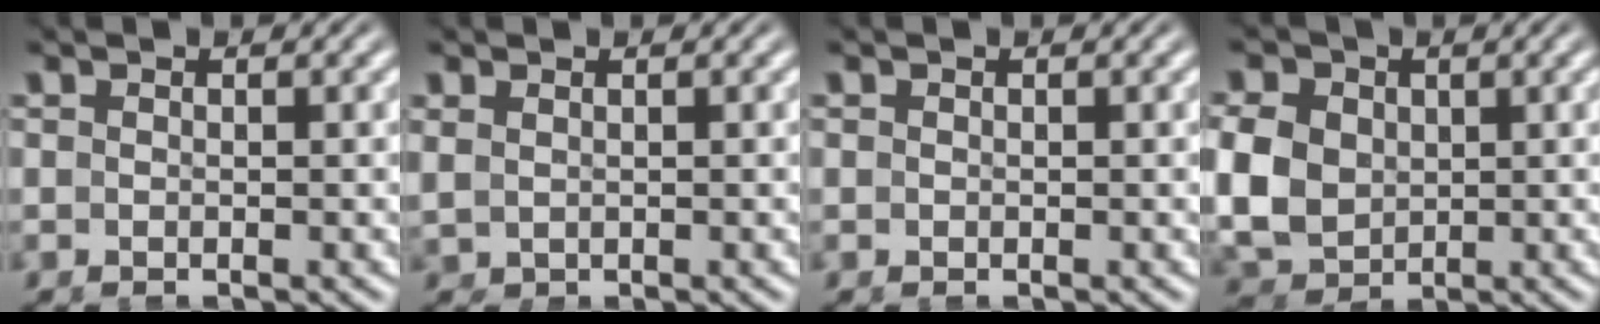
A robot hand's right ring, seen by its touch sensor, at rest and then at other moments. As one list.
[{"total": 1.1, "force": [0.3, 1.0, 0.3], "torque": [-0.012, -0.009, 0.014]}, {"total": 0.5, "force": [0.1, 0.5, 0.0], "torque": [-0.005, -0.001, 0.002]}, {"total": 8.2, "force": [-1.0, 7.3, 3.6], "torque": [-0.107, -0.038, -0.005]}]